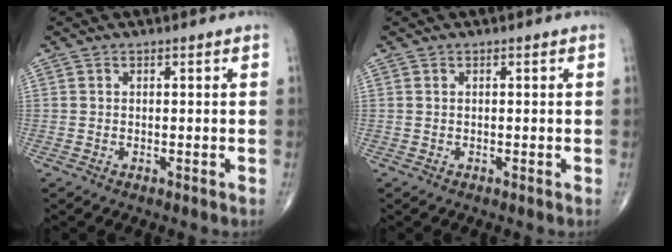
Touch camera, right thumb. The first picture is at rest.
{"total": 0.0}